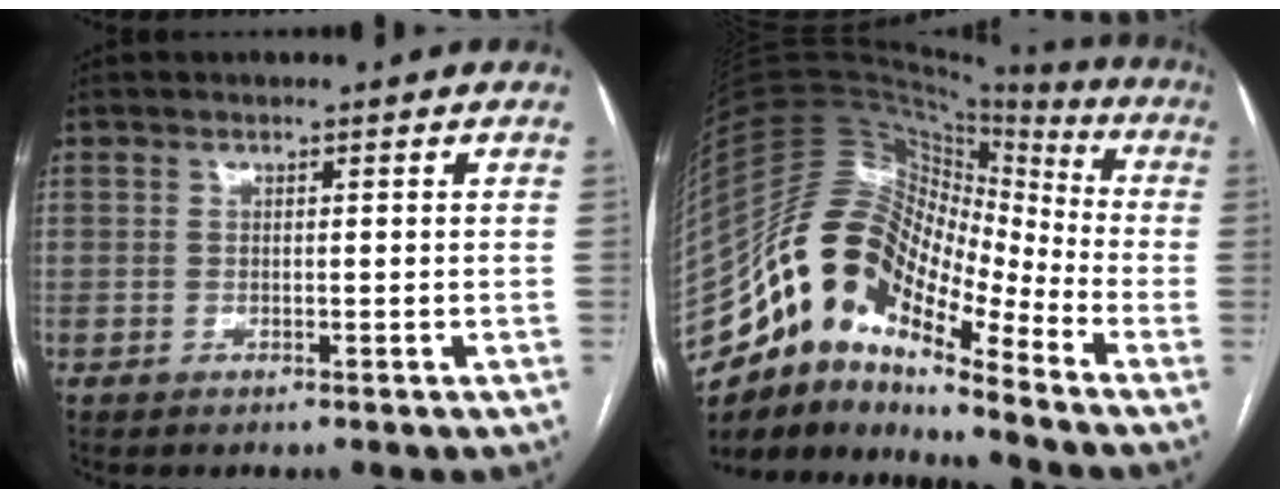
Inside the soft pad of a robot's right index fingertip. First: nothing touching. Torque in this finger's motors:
{"motor_torque": [1.04, -1.10, 1.05, 0.21]}